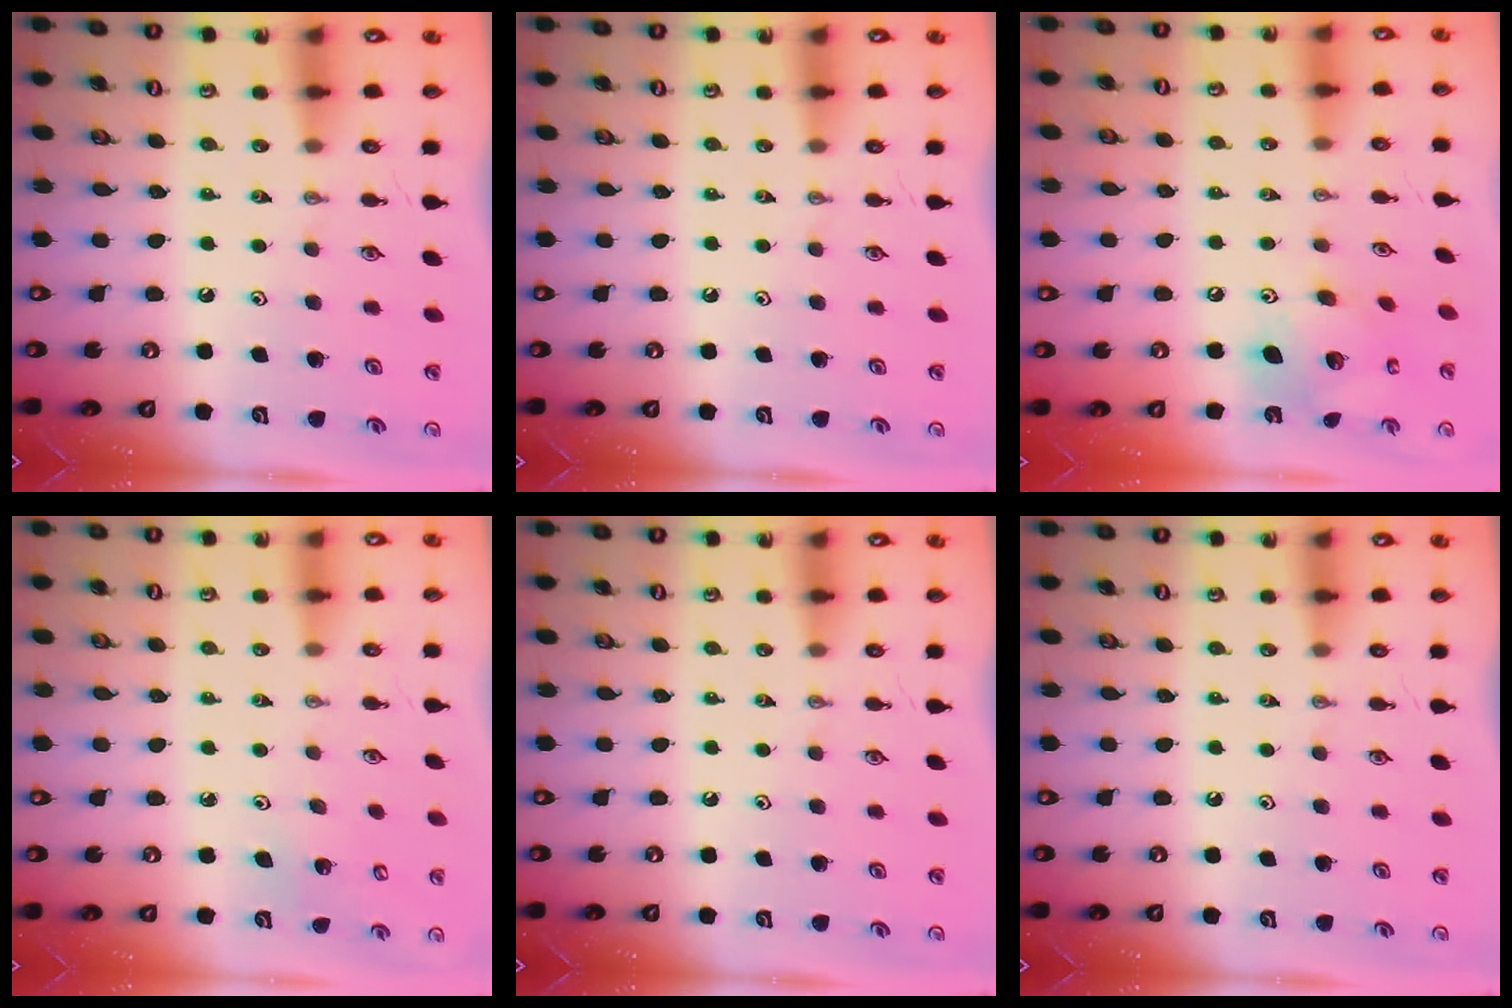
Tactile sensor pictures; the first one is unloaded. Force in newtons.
{"total": 0.0}
{"total": 14.0, "press": 13.9, "slide": 1.5}
{"total": 3.7, "press": 3.7, "slide": 0.4}
{"total": 0.0}
{"total": 0.0}